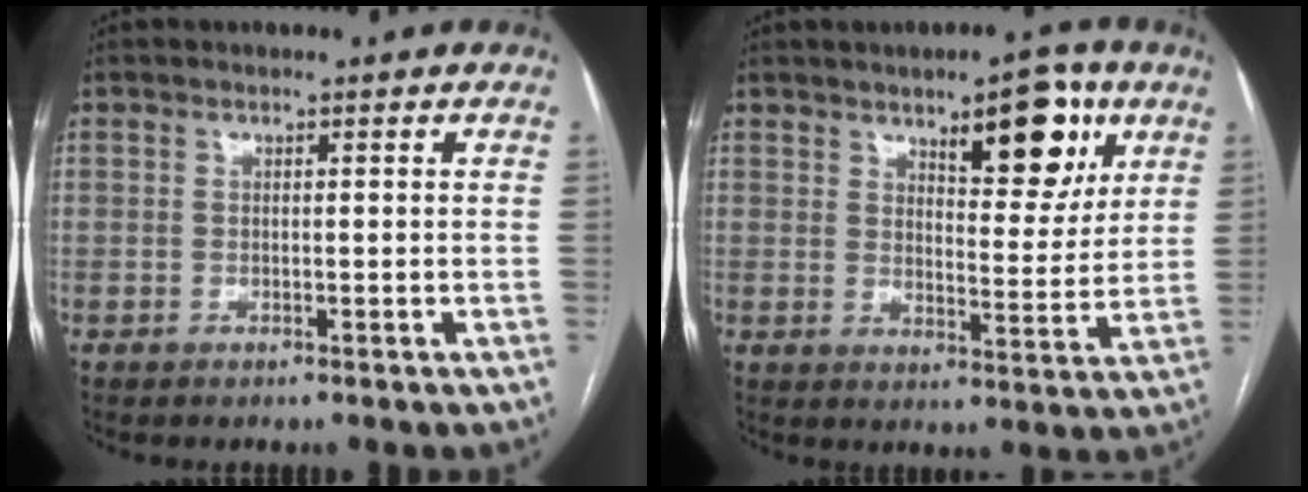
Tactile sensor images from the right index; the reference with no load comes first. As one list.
[{"total": 10.7, "force": [5.9, 3.5, 8.2], "torque": [-0.109, 0.005, 0.085]}]